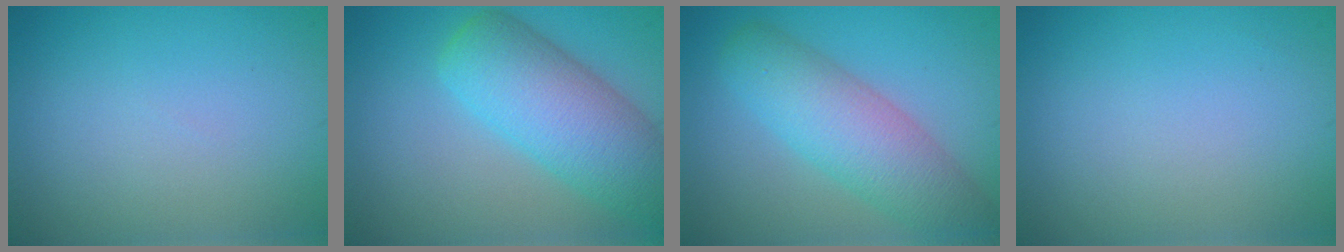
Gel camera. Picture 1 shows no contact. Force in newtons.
{"total": 7.9, "press": 7.9, "slide": 0.3}
{"total": 6.4, "press": 6.4, "slide": 0.3}
{"total": 0.0}